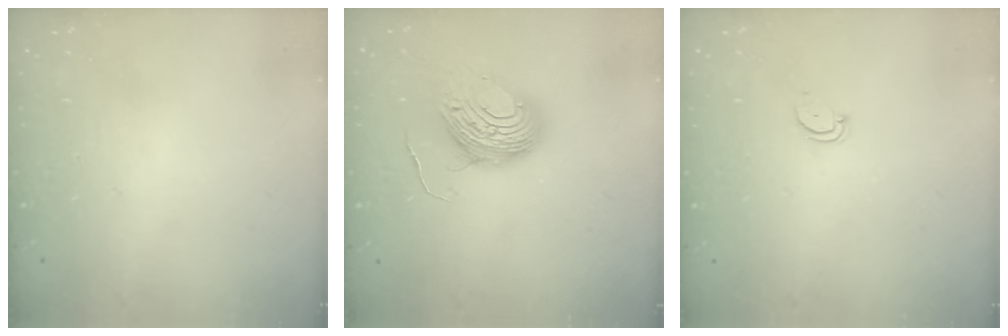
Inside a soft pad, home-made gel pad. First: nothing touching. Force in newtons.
{"total": 11.8, "press": 11.7, "slide": 1.2}
{"total": 2.3, "press": 2.3, "slide": 0.2}